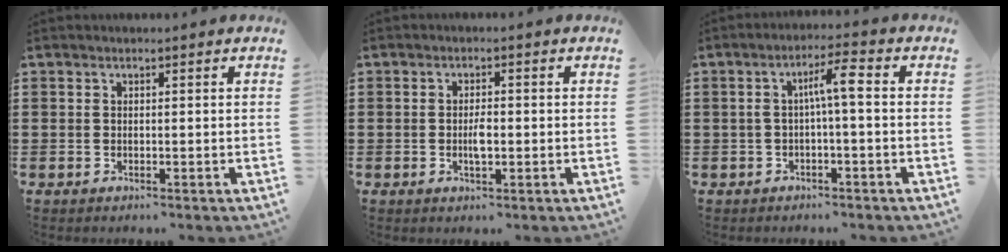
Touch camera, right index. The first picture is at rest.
{"total": 2.8, "force": [-0.5, 0.8, 2.6], "torque": [-0.056, -0.003, -0.012]}
{"total": 4.9, "force": [-0.1, 0.7, 4.9], "torque": [-0.093, 0.012, -0.009]}